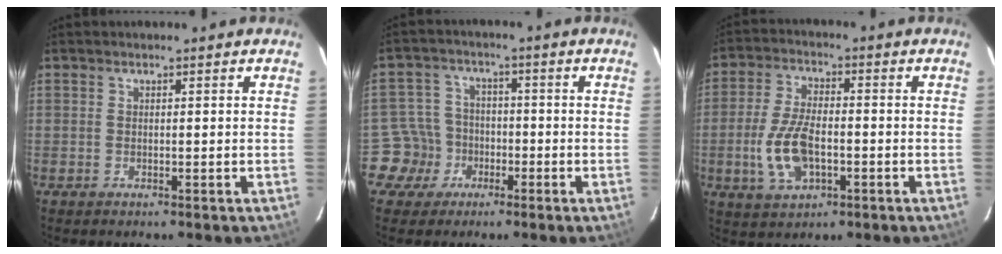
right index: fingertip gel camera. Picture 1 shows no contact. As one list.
[{"total": 6.6, "force": [-3.0, 5.8, -0.4], "torque": [-0.007, 0.029, -0.057]}, {"total": 10.4, "force": [-2.6, 5.2, 8.7], "torque": [-0.187, -0.001, -0.045]}]